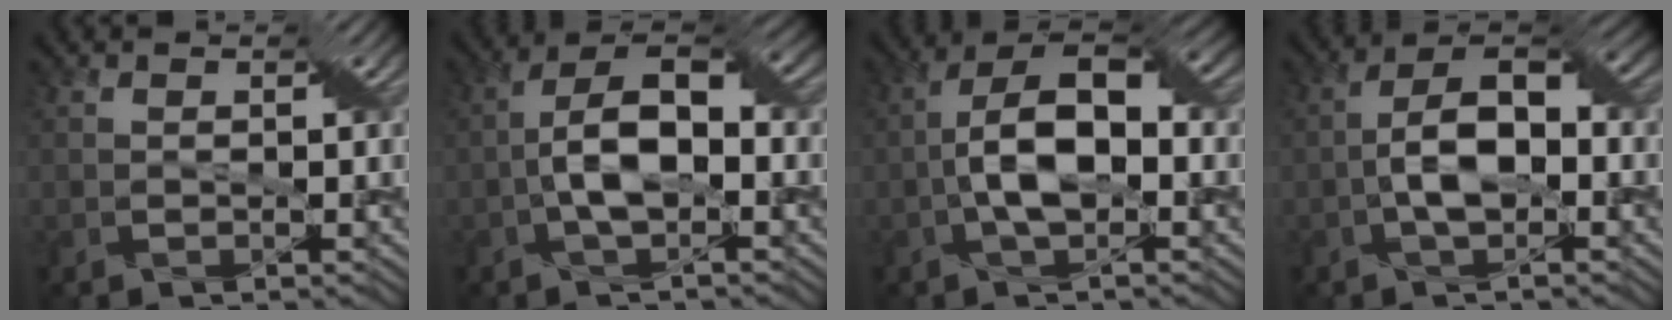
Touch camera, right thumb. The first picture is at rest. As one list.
[{"total": 6.8, "force": [-1.1, 3.1, 6.0], "torque": [-0.115, 0.015, -0.022]}, {"total": 8.0, "force": [-0.9, 3.7, 7.0], "torque": [-0.134, 0.014, -0.019]}, {"total": 6.8, "force": [-1.1, 3.3, 5.8], "torque": [-0.108, 0.014, -0.021]}]